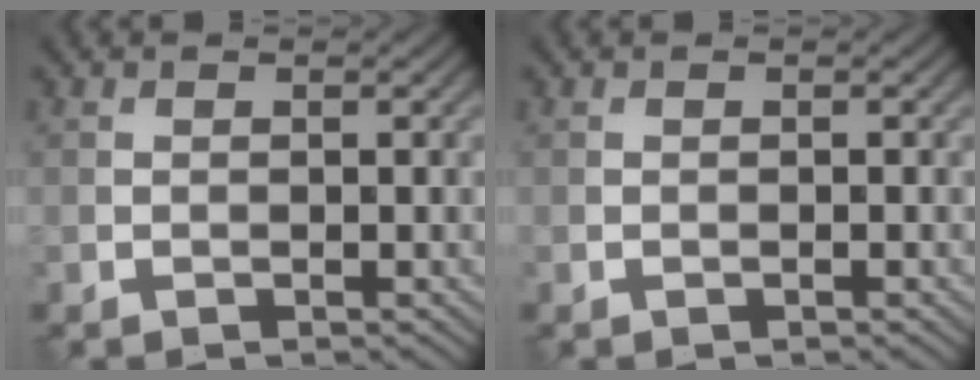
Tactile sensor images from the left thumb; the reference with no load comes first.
{"total": 0.0}